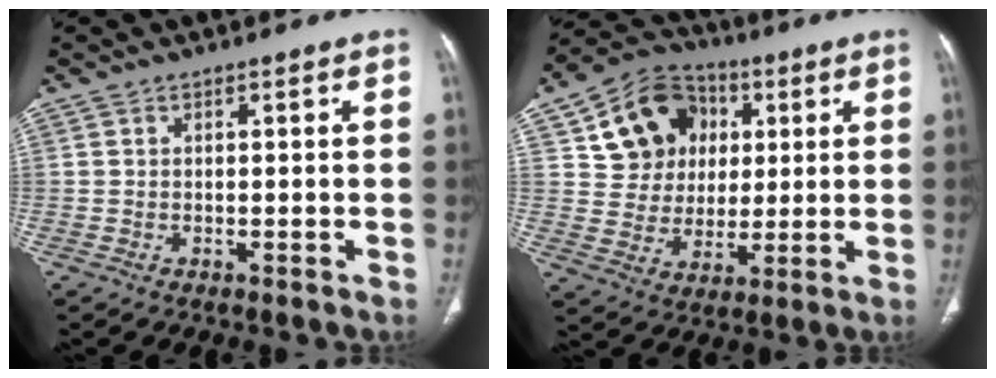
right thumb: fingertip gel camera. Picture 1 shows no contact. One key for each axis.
{"total": 15.4, "fx": 4.9, "fy": 13.0, "fz": 6.6, "tx": -0.074, "ty": 0.004, "tz": 0.088}